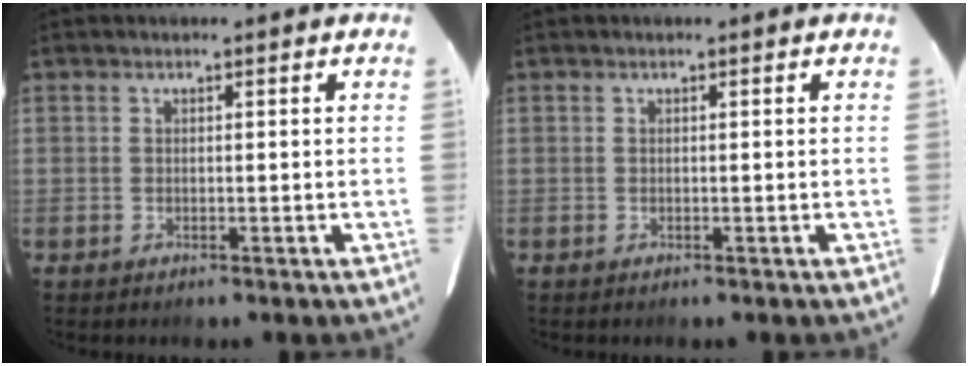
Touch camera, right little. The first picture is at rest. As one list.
[{"total": 0.0}]